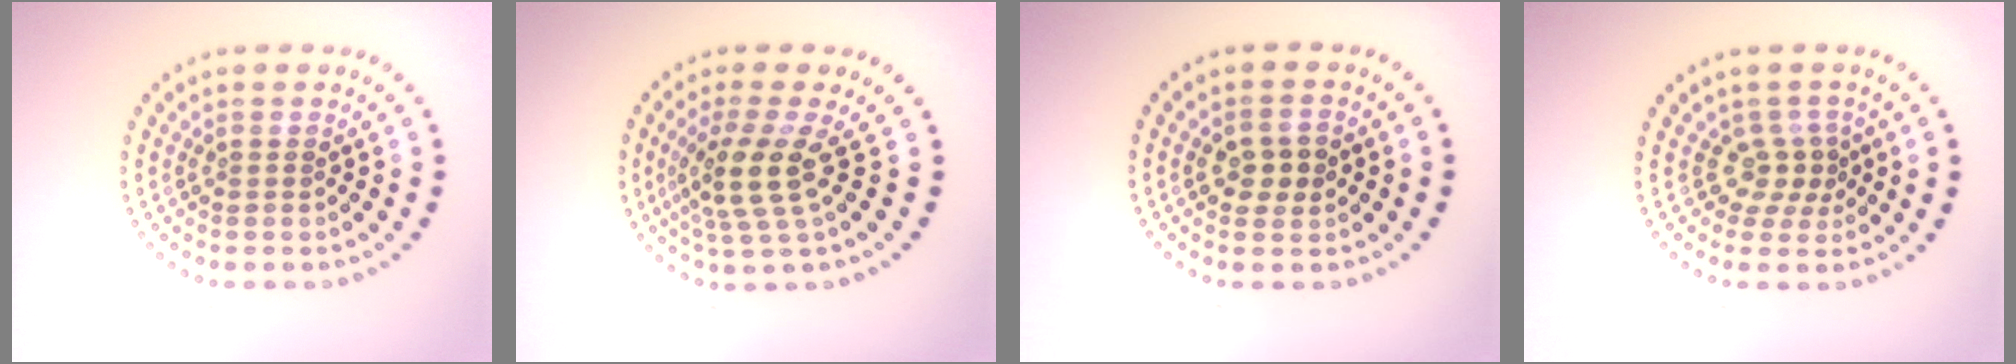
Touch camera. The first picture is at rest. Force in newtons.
{"total": 4.0, "press": 2.9, "slide": 2.6}
{"total": 2.5, "press": 2.5, "slide": 0.1}
{"total": 2.3, "press": 1.6, "slide": 1.7}